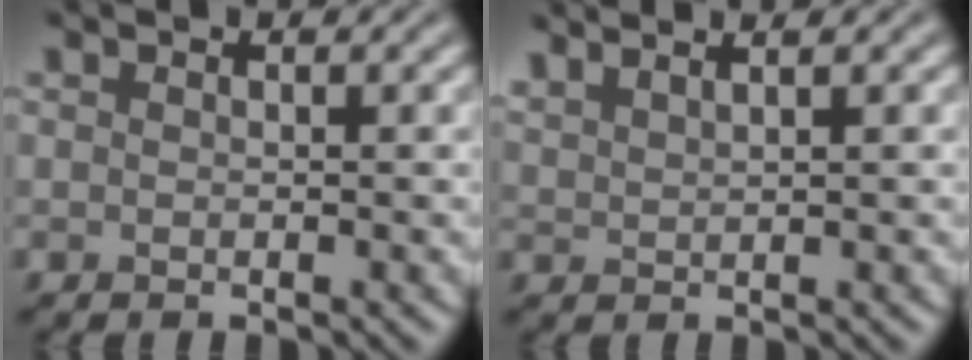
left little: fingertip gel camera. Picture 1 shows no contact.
{"total": 2.1, "force": [1.9, 0.1, 1.0], "torque": [-0.010, 0.012, 0.026]}